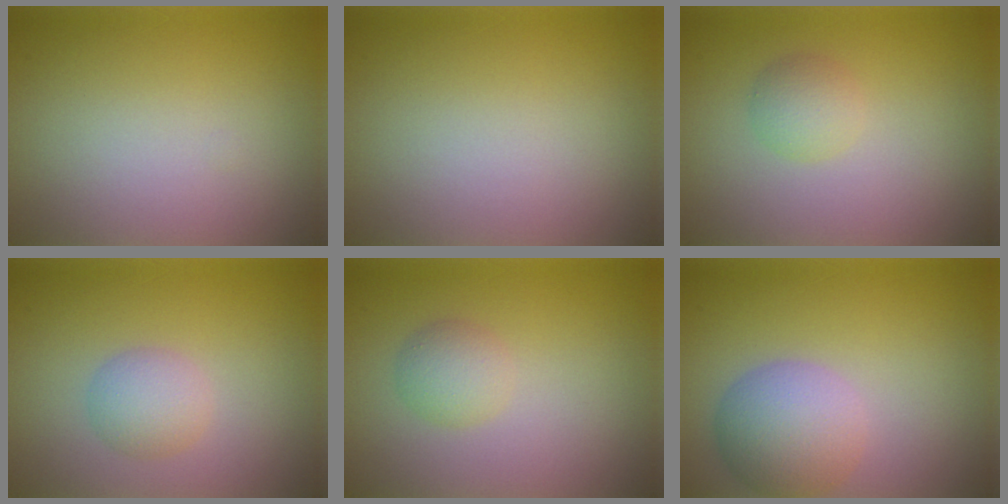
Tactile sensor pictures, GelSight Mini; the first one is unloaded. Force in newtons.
{"total": 0.0}
{"total": 1.9, "press": 1.9, "slide": 0.1}
{"total": 2.3, "press": 2.3, "slide": 0.1}
{"total": 1.9, "press": 1.9, "slide": 0.0}
{"total": 4.9, "press": 4.9, "slide": 0.4}